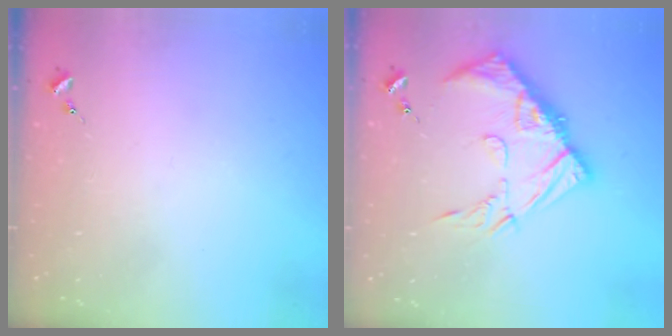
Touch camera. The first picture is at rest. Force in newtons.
{"total": 15.2, "press": 15.2, "slide": 1.5}